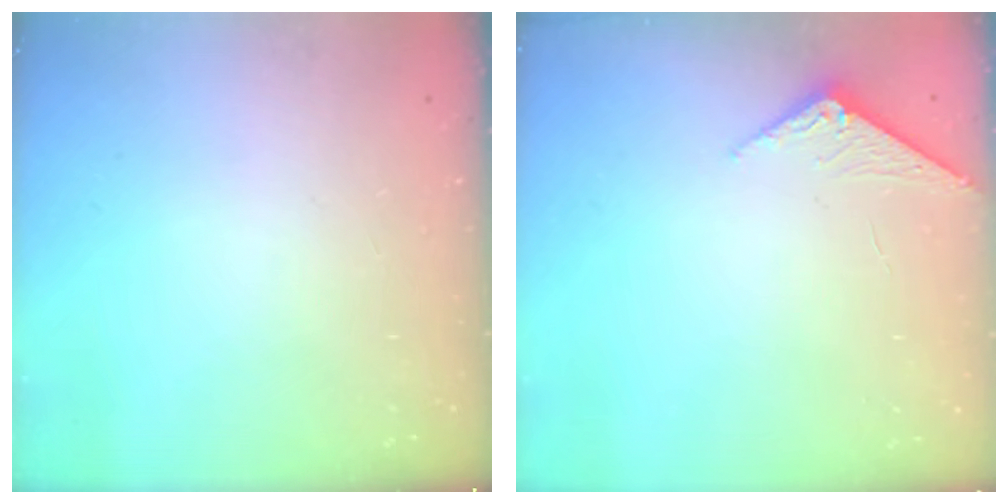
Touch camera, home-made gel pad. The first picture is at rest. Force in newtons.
{"total": 2.4, "press": 2.4, "slide": 0.3}